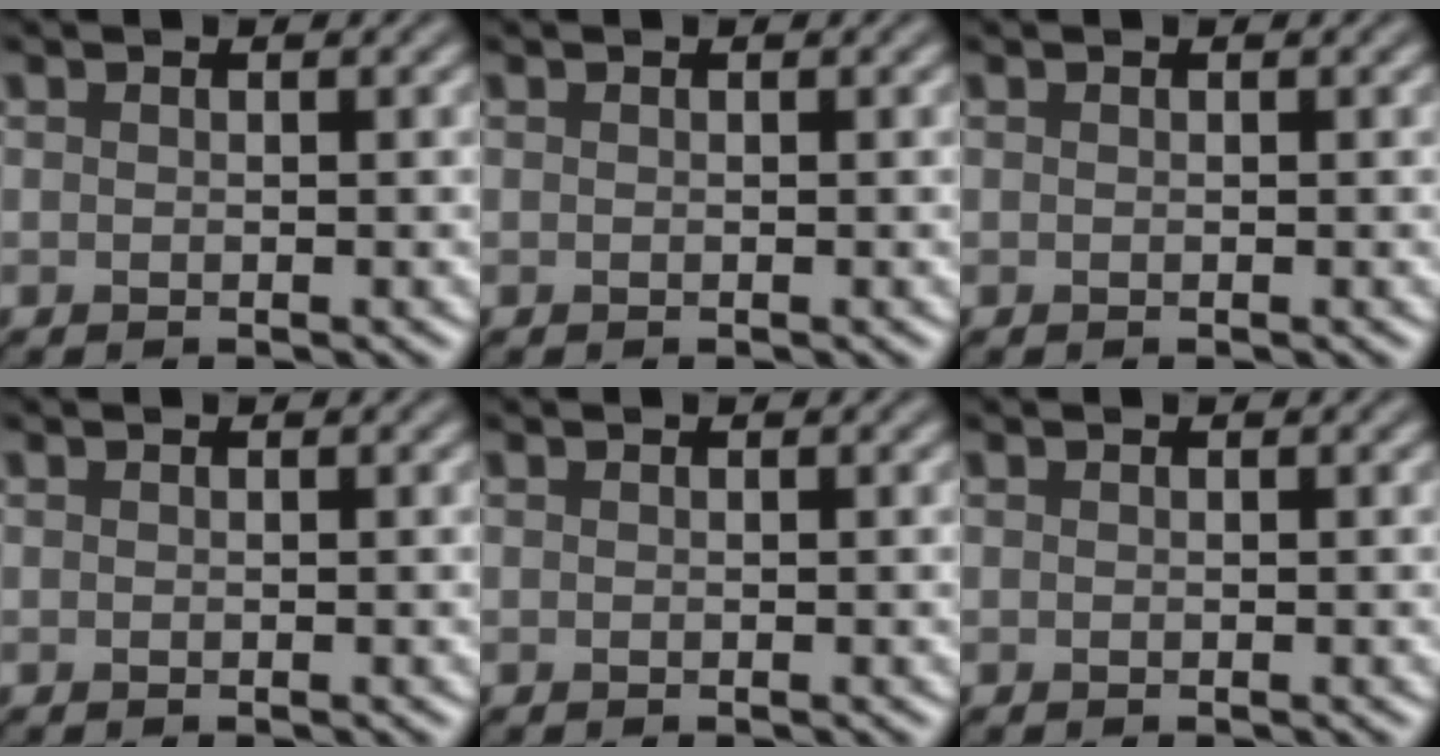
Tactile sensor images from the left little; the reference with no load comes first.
{"total": 0.0}
{"total": 0.0}
{"total": 0.0}
{"total": 0.0}
{"total": 0.0}